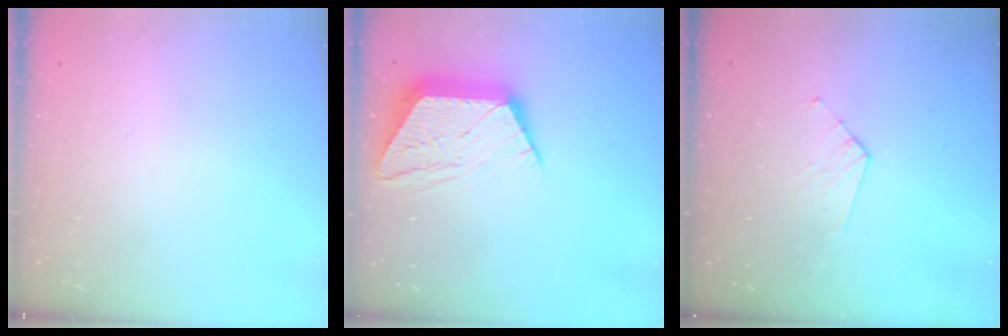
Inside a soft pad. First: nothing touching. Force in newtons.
{"total": 14.2, "press": 14.2, "slide": 1.1}
{"total": 3.7, "press": 3.7, "slide": 0.3}